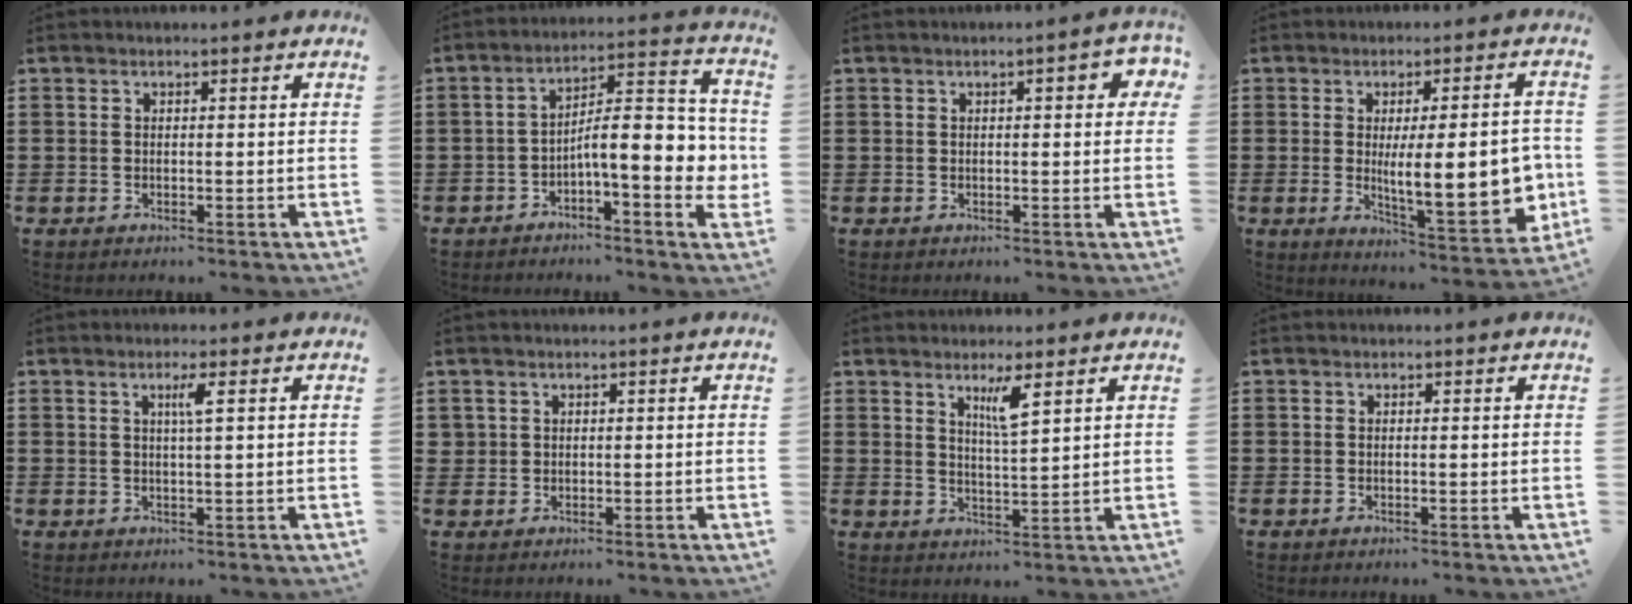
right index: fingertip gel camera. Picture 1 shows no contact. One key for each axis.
{"total": 9.8, "fx": -2.1, "fy": 2.8, "fz": 9.1, "tx": -0.133, "ty": -0.017, "tz": -0.042}
{"total": 2.8, "fx": 0.5, "fy": 0.7, "fz": 2.6, "tx": -0.035, "ty": 0.001, "tz": 0.001}
{"total": 13.2, "fx": -1.3, "fy": 3.6, "fz": 12.7, "tx": -0.191, "ty": -0.016, "tz": -0.021}
{"total": 2.2, "fx": 0.7, "fy": -0.3, "fz": 2.0, "tx": -0.040, "ty": -0.003, "tz": 0.009}
{"total": 1.2, "fx": 0.5, "fy": 1.1, "fz": 0.1, "tx": -0.006, "ty": 0.003, "tz": 0.010}
{"total": 4.0, "fx": 2.5, "fy": 0.3, "fz": 3.1, "tx": -0.051, "ty": -0.005, "tz": 0.037}
{"total": 0.0}